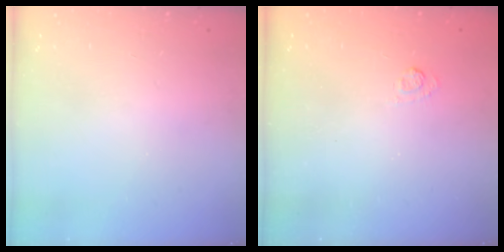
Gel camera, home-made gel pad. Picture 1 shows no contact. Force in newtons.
{"total": 2.4, "press": 1.9, "slide": 1.4}